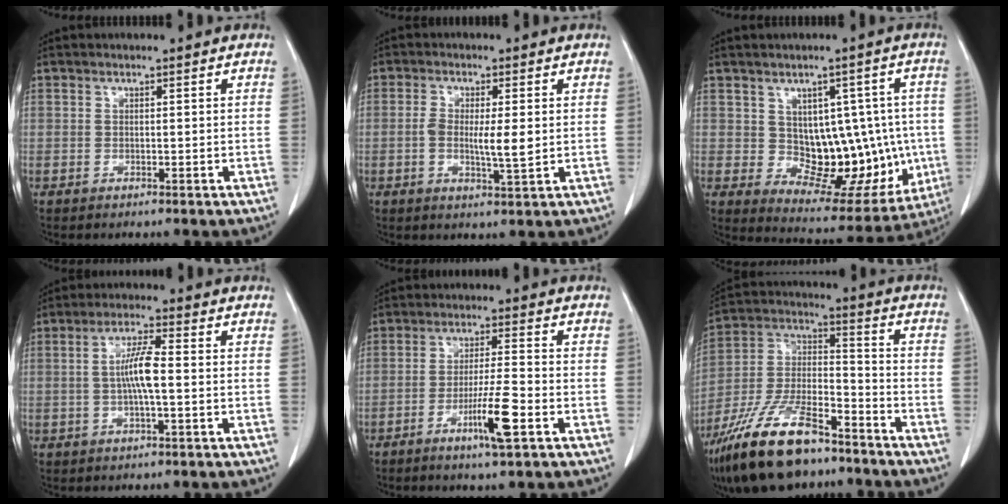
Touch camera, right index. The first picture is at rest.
{"total": 5.4, "force": [-0.2, 1.1, 5.3], "torque": [-0.095, -0.007, -0.003]}
{"total": 14.3, "force": [-0.4, 8.3, 11.6], "torque": [-0.129, 0.019, 0.024]}
{"total": 6.0, "force": [-0.1, 0.6, 5.9], "torque": [-0.115, 0.004, -0.005]}
{"total": 7.4, "force": [-3.3, -0.1, 6.6], "torque": [-0.119, -0.010, -0.059]}
{"total": 18.3, "force": [-13.1, 5.5, 11.6], "torque": [-0.253, -0.010, -0.241]}